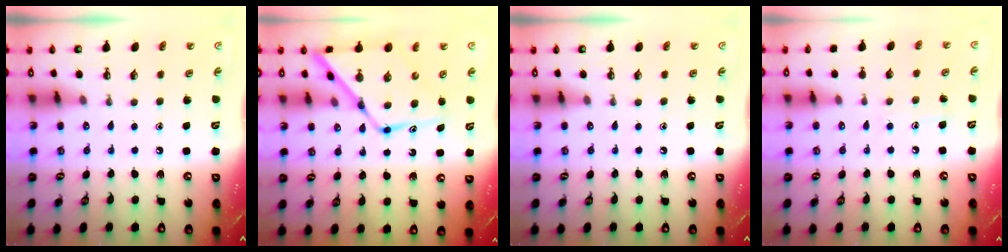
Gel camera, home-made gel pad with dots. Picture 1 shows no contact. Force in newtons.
{"total": 14.6, "press": 14.6, "slide": 1.2}
{"total": 0.0}
{"total": 5.5, "press": 5.5, "slide": 0.4}